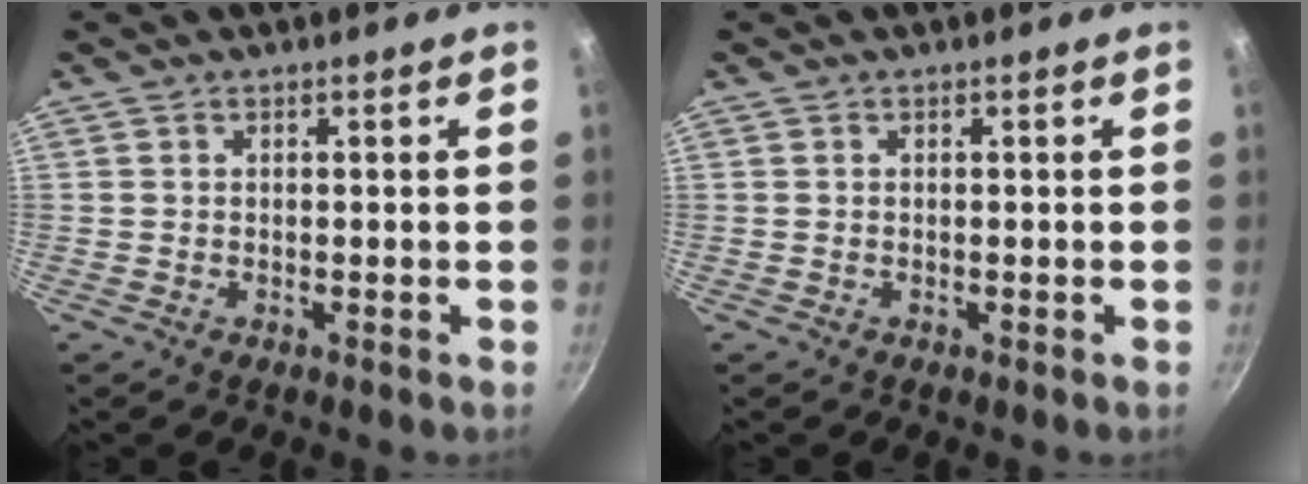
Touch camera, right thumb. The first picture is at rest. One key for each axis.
{"total": 0.0}